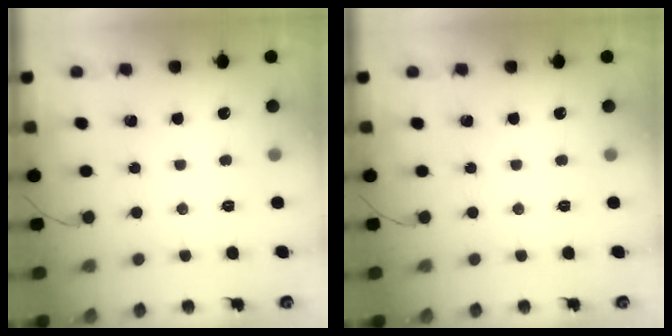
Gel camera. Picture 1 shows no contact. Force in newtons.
{"total": 0.0}